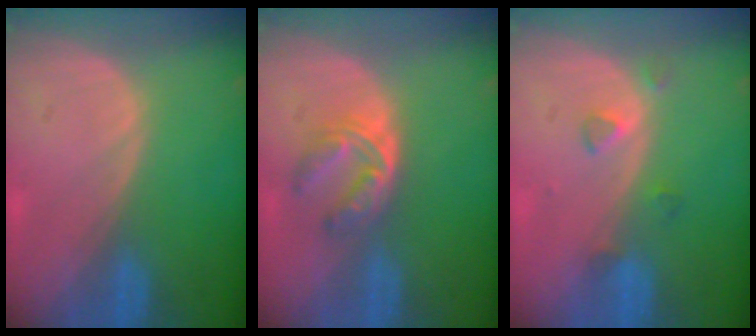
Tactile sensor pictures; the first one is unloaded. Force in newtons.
{"total": 6.2, "press": 5.0, "slide": 3.6}
{"total": 2.5, "press": 2.3, "slide": 0.9}